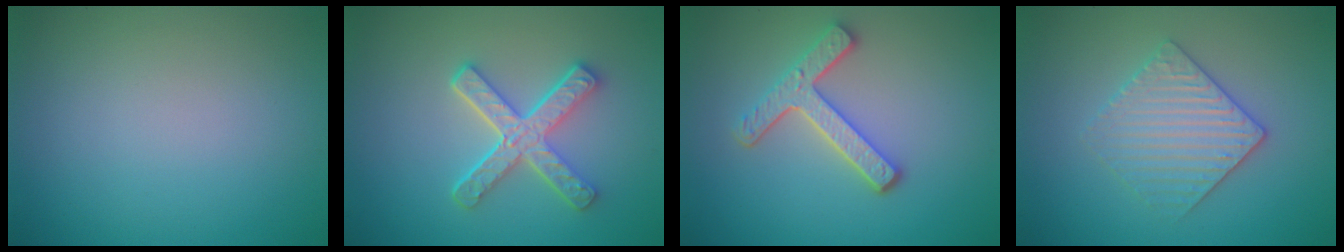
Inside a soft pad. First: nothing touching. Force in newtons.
{"total": 4.7, "press": 3.7, "slide": 2.8}
{"total": 3.6, "press": 3.0, "slide": 2.0}
{"total": 3.1, "press": 3.1, "slide": 0.7}